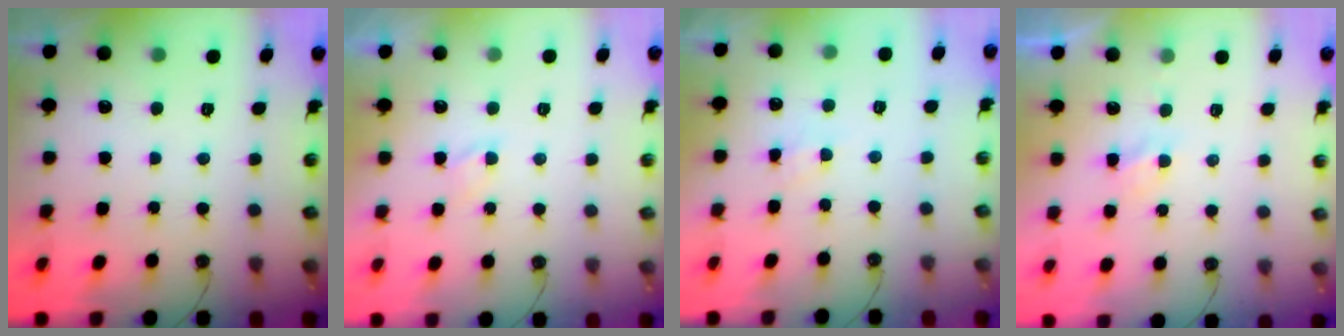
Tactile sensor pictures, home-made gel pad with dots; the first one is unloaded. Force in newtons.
{"total": 2.3, "press": 2.2, "slide": 0.3}
{"total": 4.5, "press": 4.5, "slide": 0.6}
{"total": 2.8, "press": 2.8, "slide": 0.2}